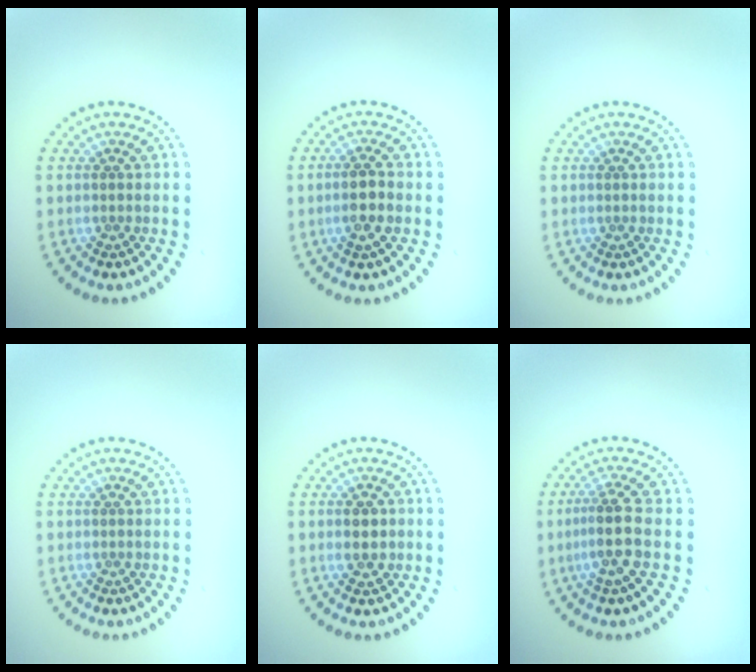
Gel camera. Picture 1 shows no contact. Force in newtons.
{"total": 2.4, "press": 2.3, "slide": 0.7}
{"total": 0.0}
{"total": 0.0}
{"total": 1.7, "press": 1.7, "slide": 0.2}
{"total": 3.3, "press": 2.6, "slide": 2.1}